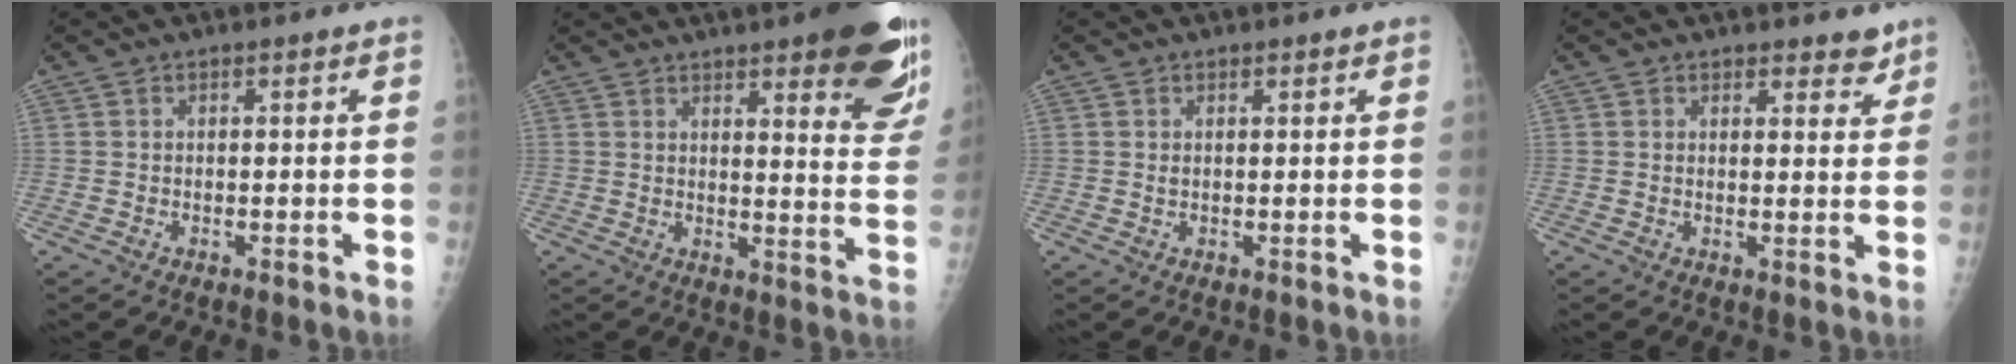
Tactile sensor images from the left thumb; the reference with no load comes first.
{"total": 19.8, "force": [12.4, 5.2, 14.5], "torque": [-0.151, -0.057, 0.145]}
{"total": 0.8, "force": [0.5, 0.5, 0.4], "torque": [-0.003, -0.004, 0.008]}
{"total": 3.3, "force": [2.7, 1.7, 1.0], "torque": [0.015, -0.017, 0.033]}